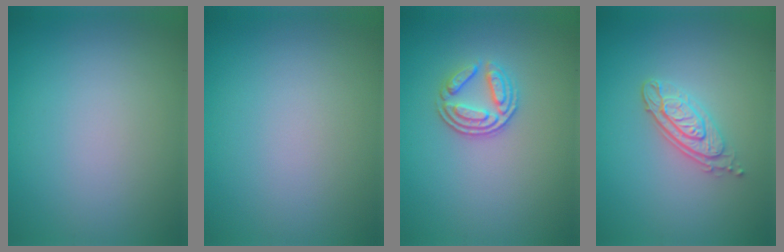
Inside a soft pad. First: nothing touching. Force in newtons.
{"total": 0.0}
{"total": 3.0, "press": 2.5, "slide": 1.6}
{"total": 3.3, "press": 2.7, "slide": 1.9}